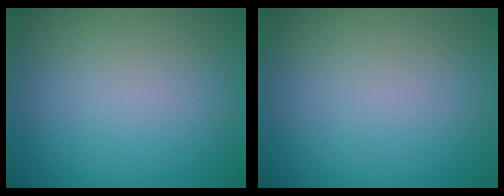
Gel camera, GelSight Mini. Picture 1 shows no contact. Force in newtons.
{"total": 0.0}